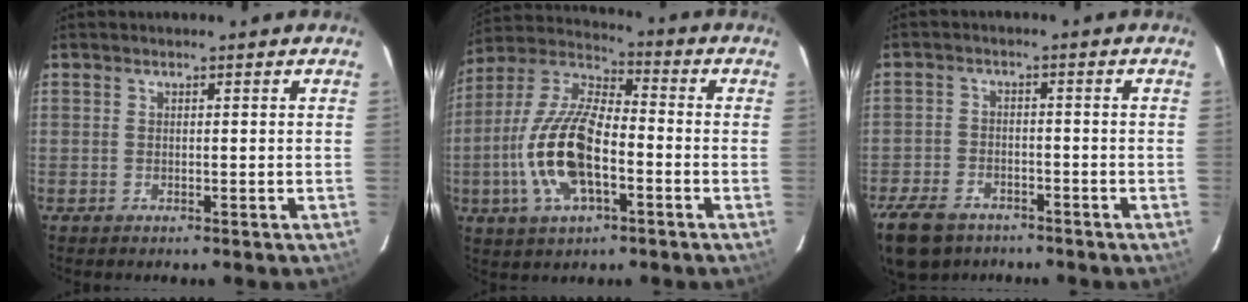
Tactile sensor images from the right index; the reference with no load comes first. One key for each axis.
{"total": 16.4, "fx": -4.3, "fy": 6.9, "fz": 14.2, "tx": -0.299, "ty": 0.000, "tz": -0.086}
{"total": 12.0, "fx": -8.4, "fy": 7.0, "fz": 5.1, "tx": -0.147, "ty": -0.008, "tz": -0.145}